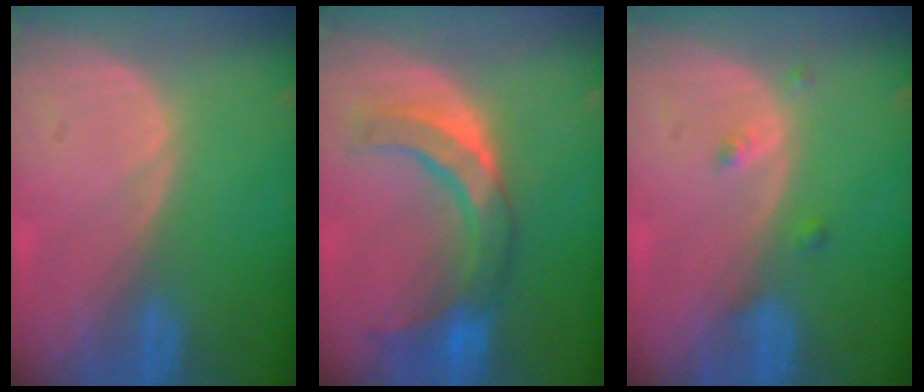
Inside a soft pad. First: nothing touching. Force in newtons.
{"total": 8.2, "press": 8.2, "slide": 0.6}
{"total": 1.6, "press": 1.5, "slide": 0.1}